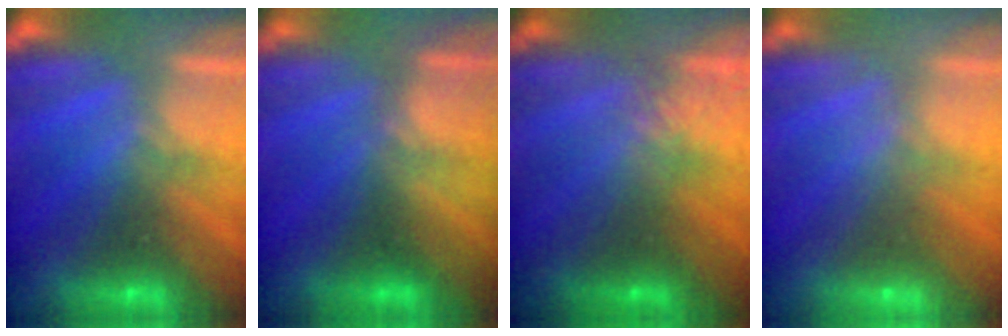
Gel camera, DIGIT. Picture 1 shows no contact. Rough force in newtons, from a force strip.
{"total": 2.8}
{"total": 3.8}
{"total": 1.8}